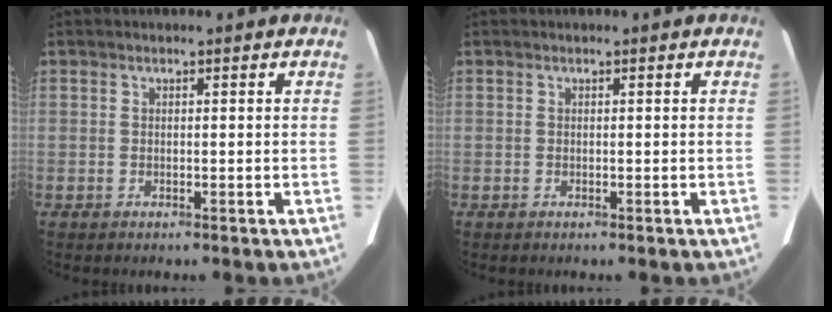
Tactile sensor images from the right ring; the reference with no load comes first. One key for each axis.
{"total": 0.0}